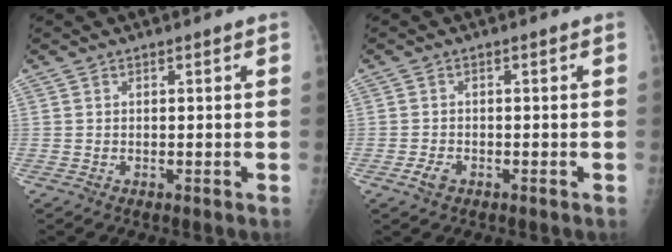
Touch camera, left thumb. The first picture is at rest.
{"total": 2.1, "force": [-1.1, 1.3, 1.2], "torque": [-0.025, 0.002, -0.020]}